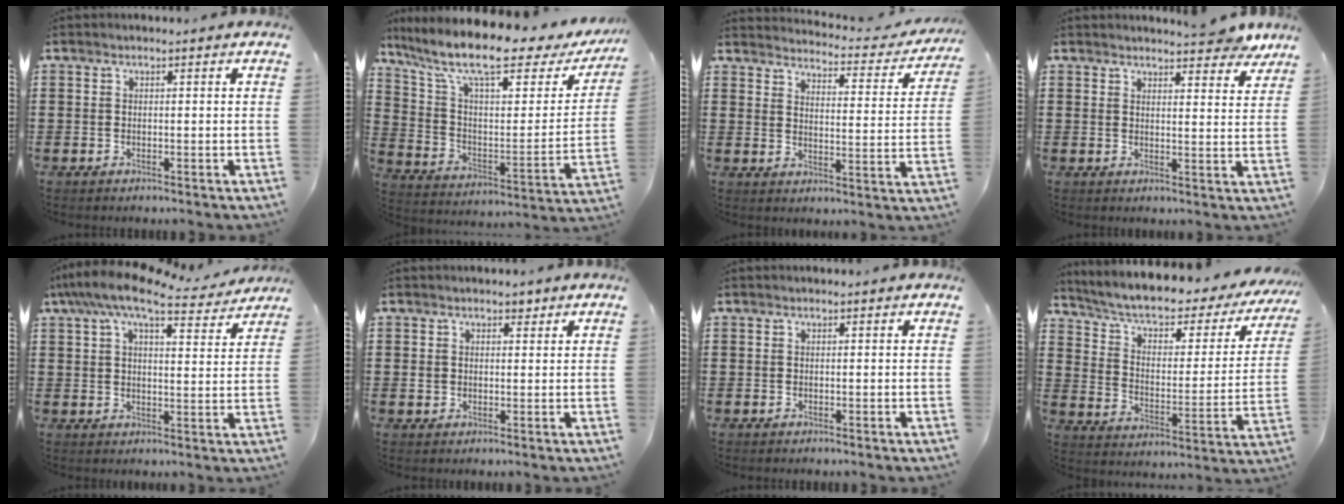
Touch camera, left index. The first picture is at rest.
{"total": 12.5, "force": [9.2, 2.4, 8.1], "torque": [-0.186, -0.053, 0.152]}
{"total": 3.3, "force": [3.2, 0.0, 0.9], "torque": [-0.023, -0.036, 0.045]}
{"total": 4.8, "force": [4.5, 0.6, 1.4], "torque": [-0.024, -0.017, 0.081]}
{"total": 8.7, "force": [7.0, 1.5, 5.0], "torque": [-0.111, -0.024, 0.122]}
{"total": 2.4, "force": [0.8, 2.1, 0.8], "torque": [-0.017, 0.006, 0.009]}
{"total": 0.0}
{"total": 5.5, "force": [3.9, 2.0, 3.3], "torque": [-0.084, -0.030, 0.060]}